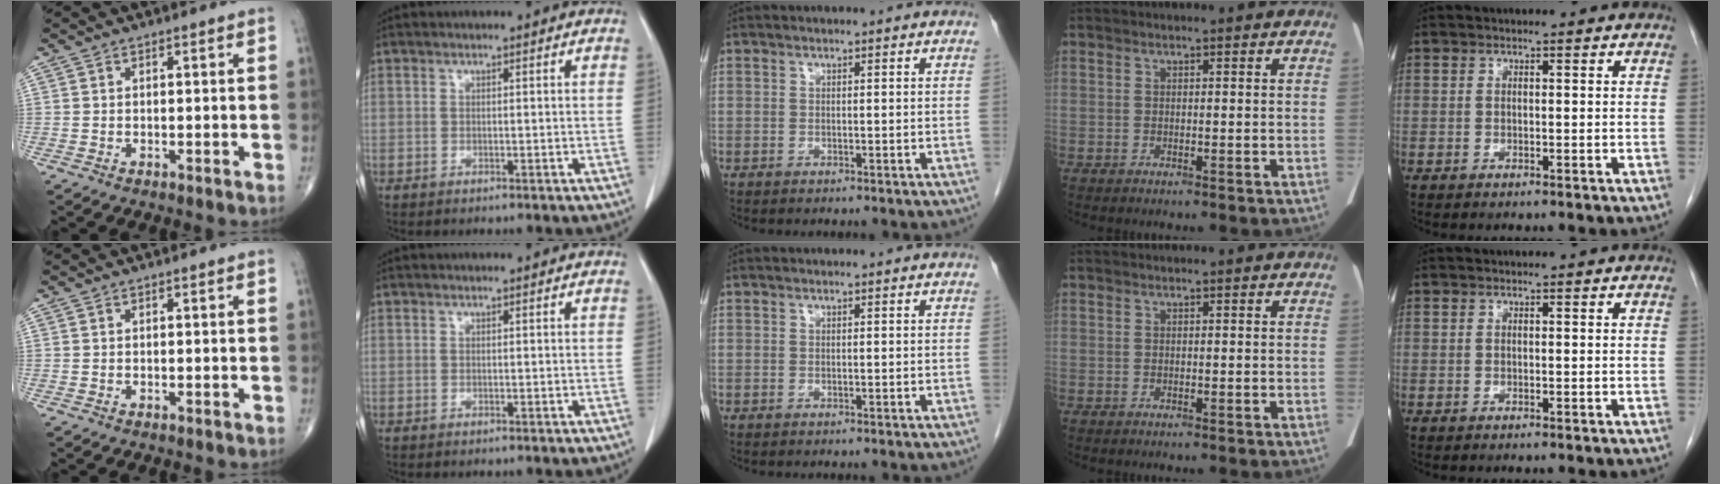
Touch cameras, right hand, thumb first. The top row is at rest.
{}